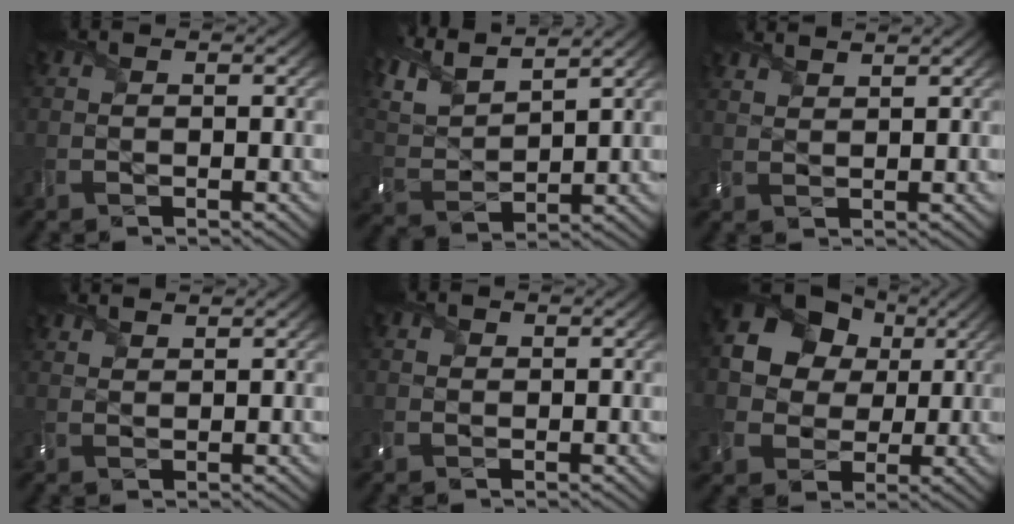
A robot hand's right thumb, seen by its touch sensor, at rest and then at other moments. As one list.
[{"total": 8.8, "force": [6.7, 2.6, 5.0], "torque": [-0.138, 0.023, 0.137]}, {"total": 2.7, "force": [2.5, 0.6, 1.0], "torque": [-0.024, 0.000, 0.049]}, {"total": 2.2, "force": [2.0, 0.4, 0.7], "torque": [-0.022, 0.001, 0.041]}, {"total": 1.1, "force": [0.5, 1.0, 0.3], "torque": [-0.008, -0.001, 0.010]}, {"total": 14.6, "force": [3.9, 12.4, 6.4], "torque": [-0.190, 0.034, 0.072]}]